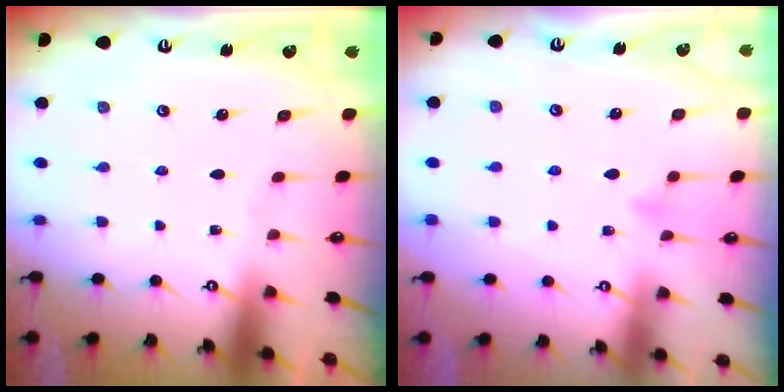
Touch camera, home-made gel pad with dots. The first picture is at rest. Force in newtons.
{"total": 5.9, "press": 5.9, "slide": 0.6}